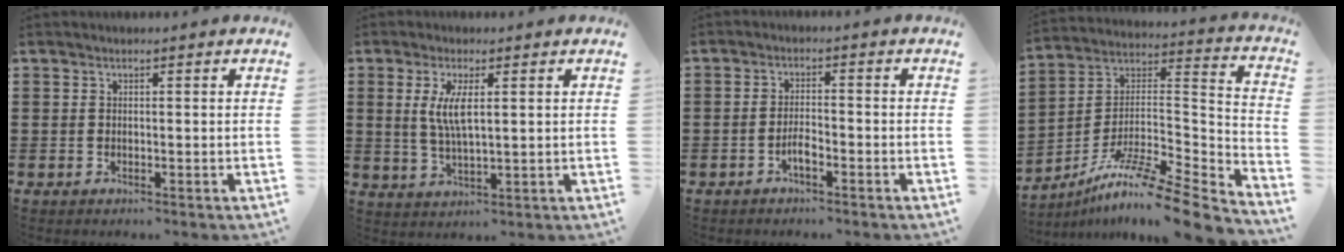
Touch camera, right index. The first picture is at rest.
{"total": 5.2, "force": [1.3, 1.3, 4.8], "torque": [-0.106, -0.001, 0.018]}
{"total": 2.5, "force": [-1.6, 0.7, 1.8], "torque": [-0.039, 0.000, -0.032]}
{"total": 10.7, "force": [-8.7, 0.5, 6.2], "torque": [-0.108, 0.000, -0.171]}